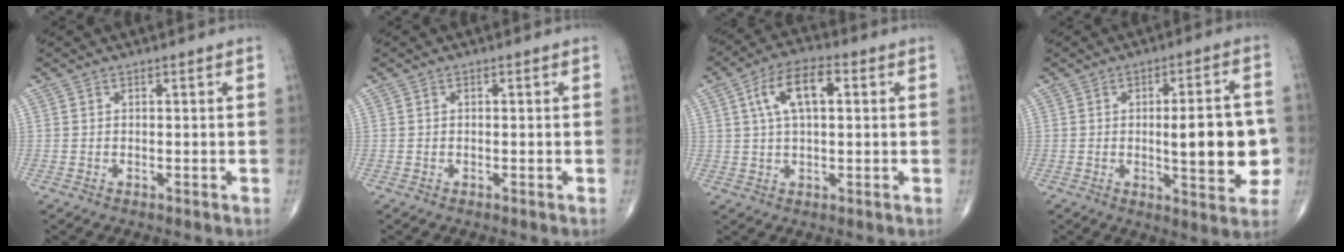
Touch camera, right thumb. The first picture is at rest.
{"total": 0.0}
{"total": 8.3, "force": [2.2, 3.7, 7.1], "torque": [-0.131, 0.014, 0.036]}
{"total": 14.1, "force": [-1.2, 4.4, 13.4], "torque": [-0.162, 0.006, -0.011]}